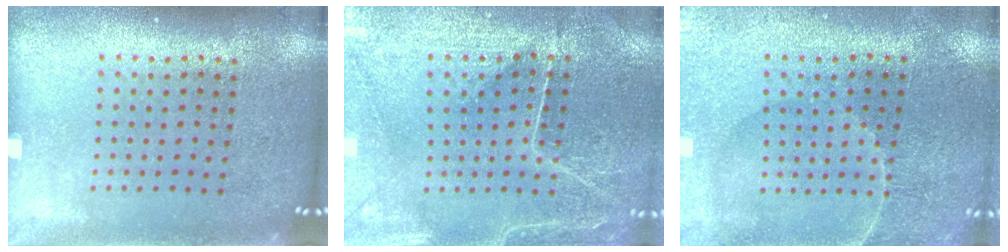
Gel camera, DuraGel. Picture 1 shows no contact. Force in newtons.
{"total": 1.1, "press": 1.0, "slide": 0.4}
{"total": 0.7, "press": 0.6, "slide": 0.4}